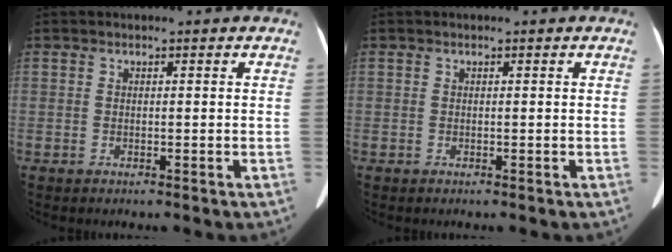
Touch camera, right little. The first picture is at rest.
{"total": 0.0}